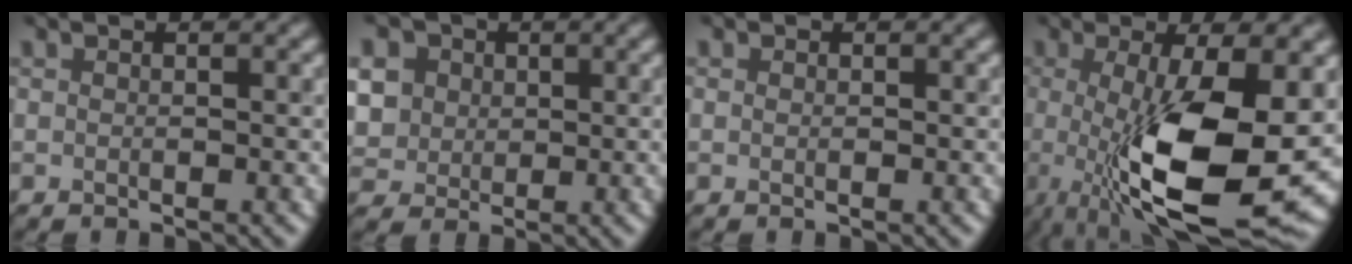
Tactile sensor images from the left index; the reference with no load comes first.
{"total": 5.3, "force": [1.0, 5.0, 1.2], "torque": [-0.049, 0.021, 0.025]}
{"total": 0.8, "force": [-0.5, -0.2, -0.5], "torque": [0.005, -0.003, 0.002]}
{"total": 11.7, "force": [-1.9, 3.3, 11.1], "torque": [-0.179, -0.023, -0.019]}